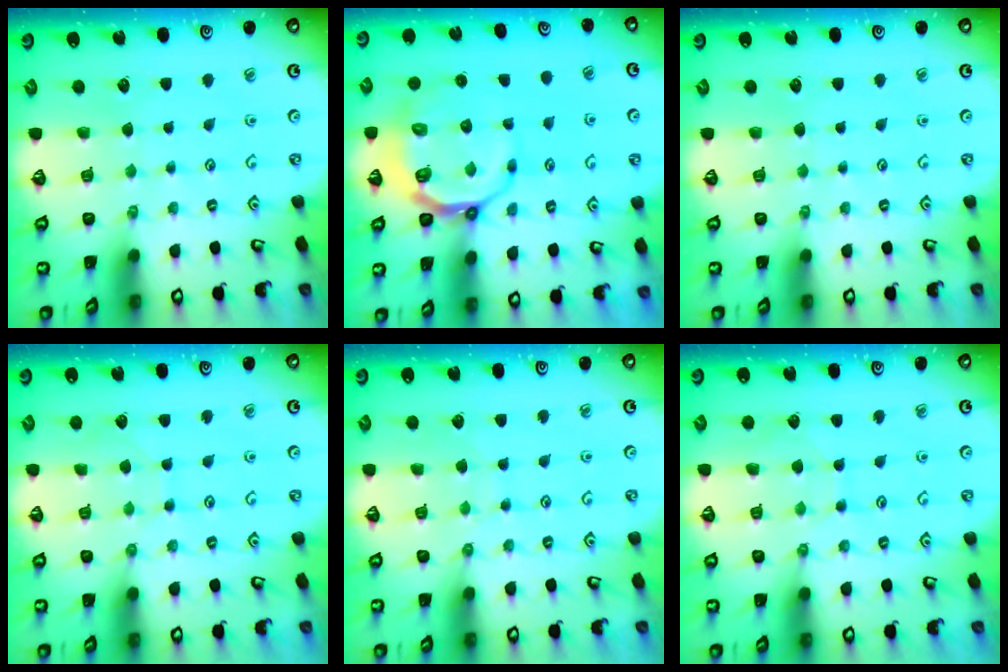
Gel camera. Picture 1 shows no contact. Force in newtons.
{"total": 8.1, "press": 7.4, "slide": 3.4}
{"total": 0.0}
{"total": 3.9, "press": 3.9, "slide": 0.3}
{"total": 5.6, "press": 5.6, "slide": 0.6}
{"total": 5.6, "press": 5.6, "slide": 0.5}